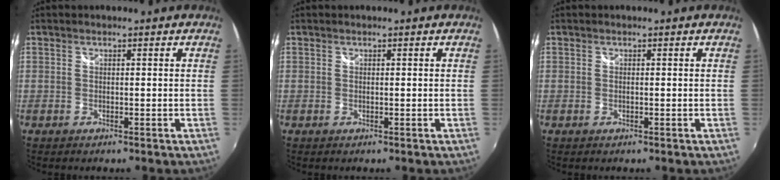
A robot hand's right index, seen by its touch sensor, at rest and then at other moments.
{"total": 0.0}
{"total": 0.0}